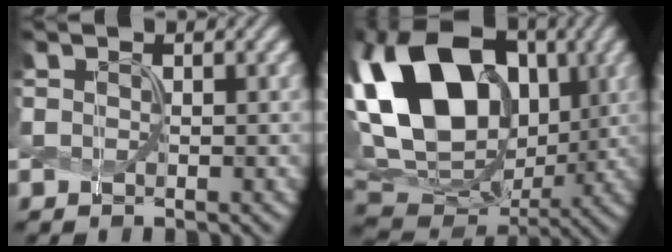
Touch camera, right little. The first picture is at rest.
{"total": 17.0, "force": [2.7, 12.2, 11.6], "torque": [-0.240, 0.025, 0.049]}